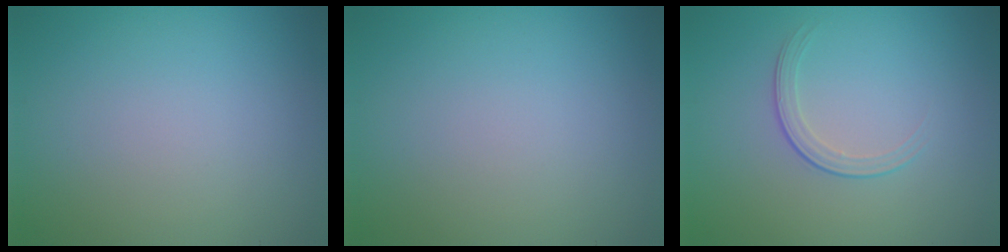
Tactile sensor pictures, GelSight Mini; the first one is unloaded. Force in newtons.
{"total": 0.0}
{"total": 1.7, "press": 0.9, "slide": 1.4}